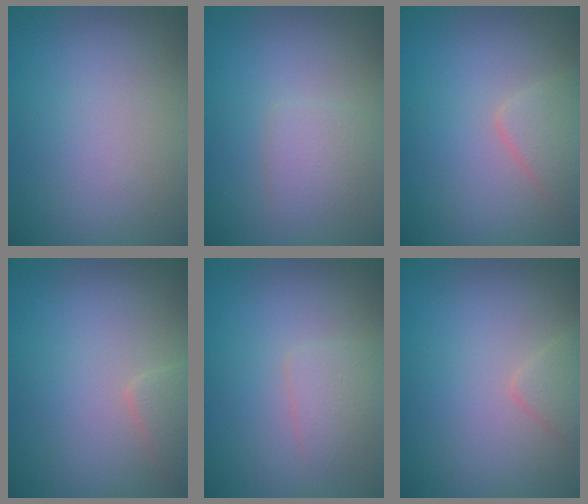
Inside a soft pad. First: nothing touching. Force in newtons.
{"total": 1.9, "press": 1.9, "slide": 0.0}
{"total": 2.4, "press": 2.3, "slide": 0.2}
{"total": 1.6, "press": 1.6, "slide": 0.0}
{"total": 1.7, "press": 1.7, "slide": 0.1}
{"total": 1.4, "press": 1.4, "slide": 0.1}